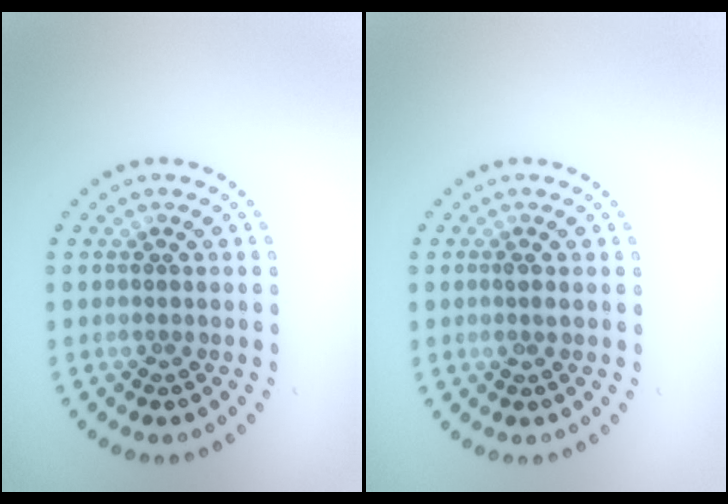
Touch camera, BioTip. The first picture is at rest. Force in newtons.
{"total": 0.8, "press": 0.7, "slide": 0.4}